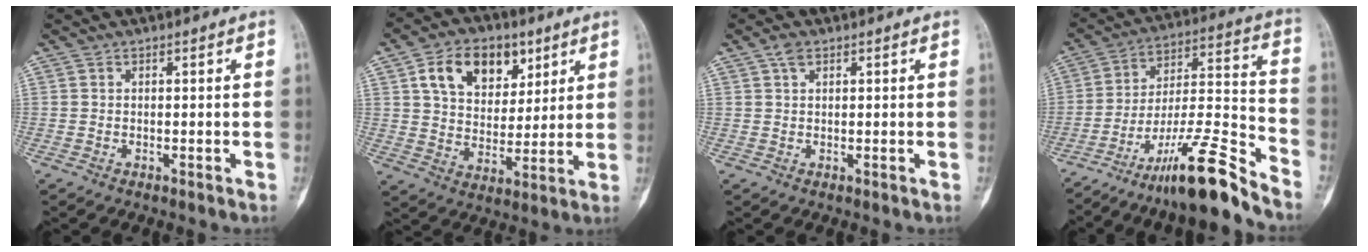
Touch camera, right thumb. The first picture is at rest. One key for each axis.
{"total": 14.1, "fx": 6.6, "fy": 9.5, "fz": 8.1, "tx": -0.099, "ty": -0.021, "tz": 0.119}
{"total": 2.0, "fx": 1.1, "fy": 1.1, "fz": 1.2, "tx": -0.022, "ty": 0.003, "tz": 0.020}
{"total": 17.4, "fx": -13.3, "fy": 1.6, "fz": 11.0, "tx": -0.187, "ty": 0.100, "tz": -0.225}